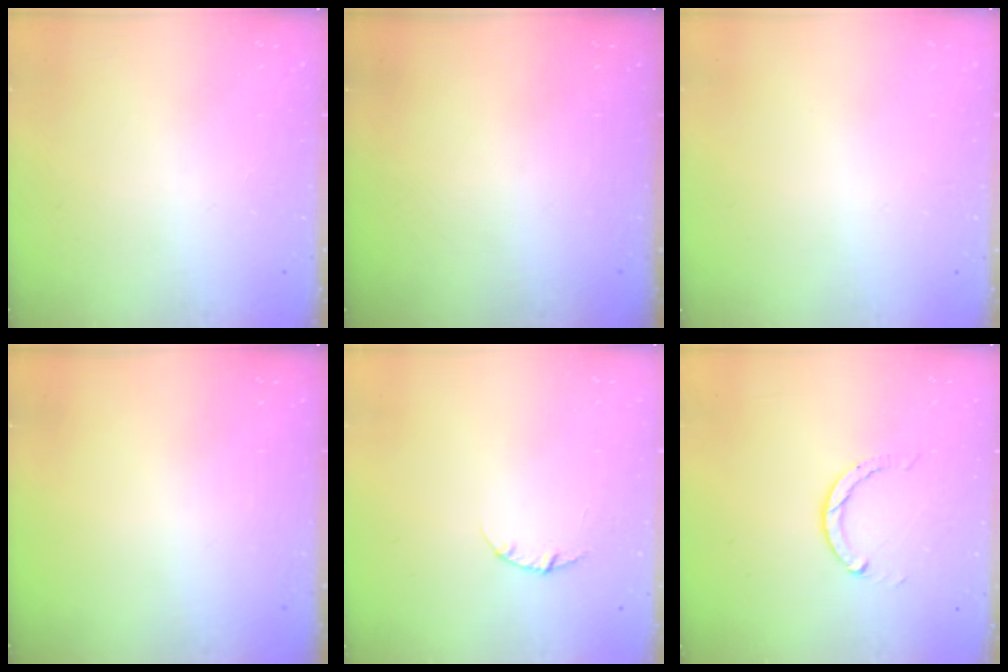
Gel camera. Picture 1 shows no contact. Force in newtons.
{"total": 0.0}
{"total": 2.6, "press": 2.6, "slide": 0.2}
{"total": 0.0}
{"total": 2.8, "press": 2.8, "slide": 0.4}
{"total": 1.9, "press": 1.9, "slide": 0.2}